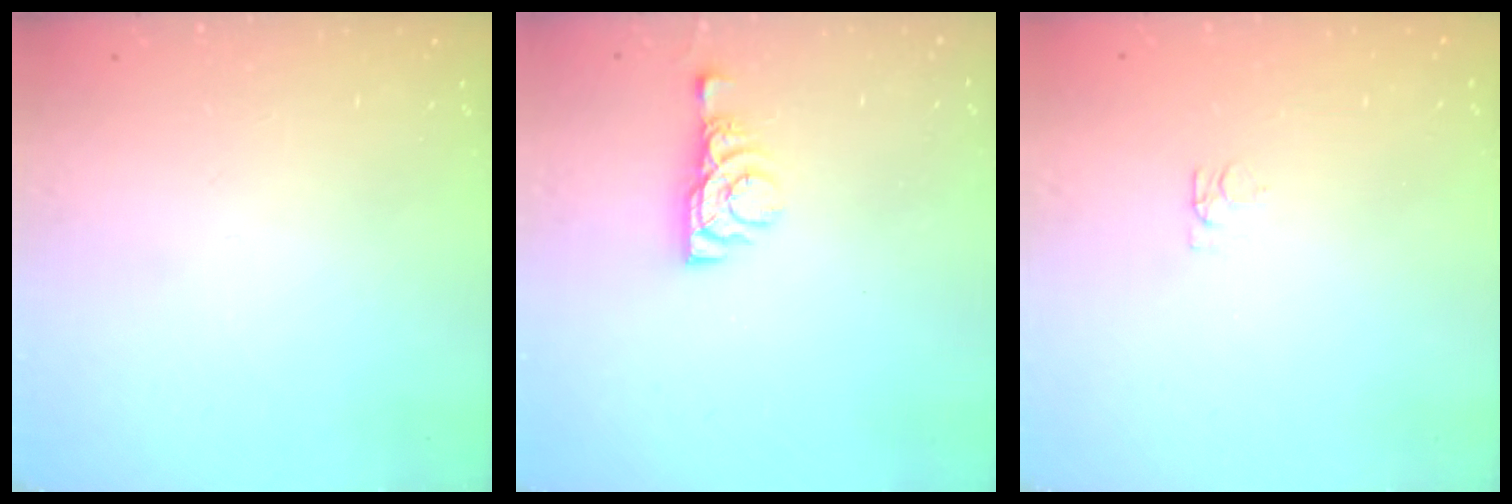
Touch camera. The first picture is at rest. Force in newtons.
{"total": 5.6, "press": 5.5, "slide": 0.8}
{"total": 4.1, "press": 4.1, "slide": 0.6}